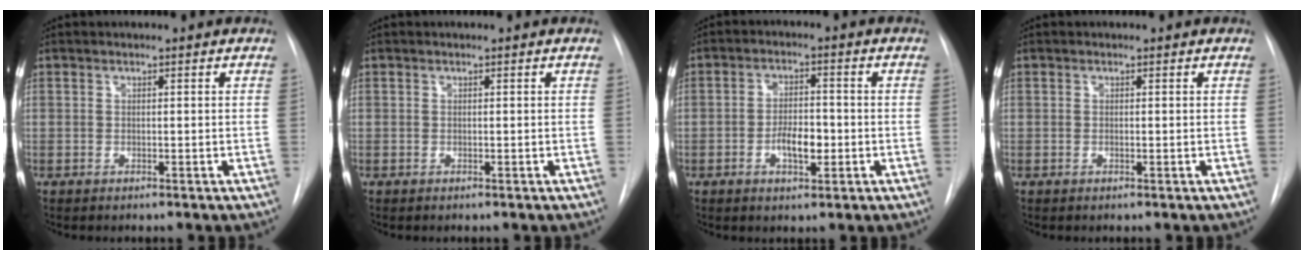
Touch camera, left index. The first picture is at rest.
{"total": 0.0}
{"total": 5.2, "force": [-1.5, 2.2, 4.4], "torque": [-0.078, 0.005, -0.023]}
{"total": 0.0}